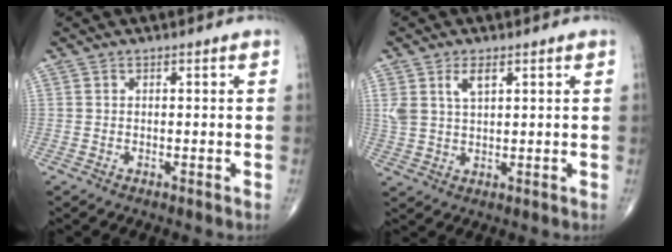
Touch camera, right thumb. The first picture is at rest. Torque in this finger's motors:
{"motor_torque": [0.01, 0.01, 0.32, 0.31, 0.02]}